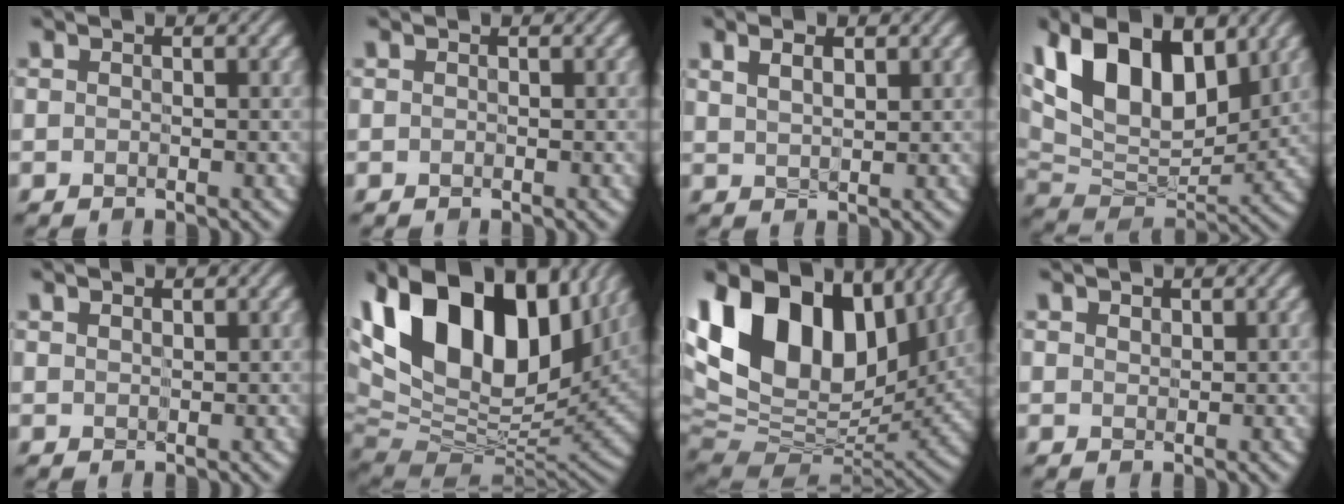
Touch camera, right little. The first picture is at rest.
{"total": 0.0}
{"total": 1.9, "force": [0.8, 0.9, 1.5], "torque": [-0.031, 0.005, 0.017]}
{"total": 13.7, "force": [5.7, 7.7, 9.9], "torque": [-0.192, 0.017, 0.091]}
{"total": 0.7, "force": [0.5, 0.4, 0.4], "torque": [-0.008, 0.001, 0.010]}
{"total": 19.3, "force": [6.3, 12.0, 13.8], "torque": [-0.263, 0.029, 0.119]}
{"total": 17.6, "force": [5.7, 11.5, 12.0], "torque": [-0.246, 0.040, 0.094]}
{"total": 0.9, "force": [0.5, 0.6, 0.4], "torque": [-0.012, -0.001, 0.019]}